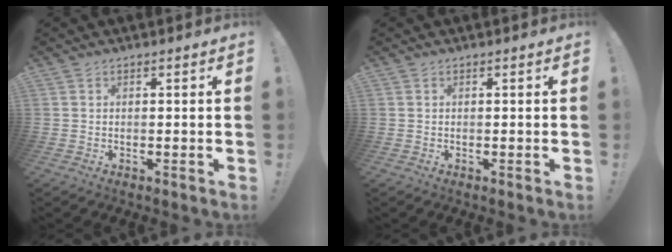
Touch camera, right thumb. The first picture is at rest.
{"total": 0.0}